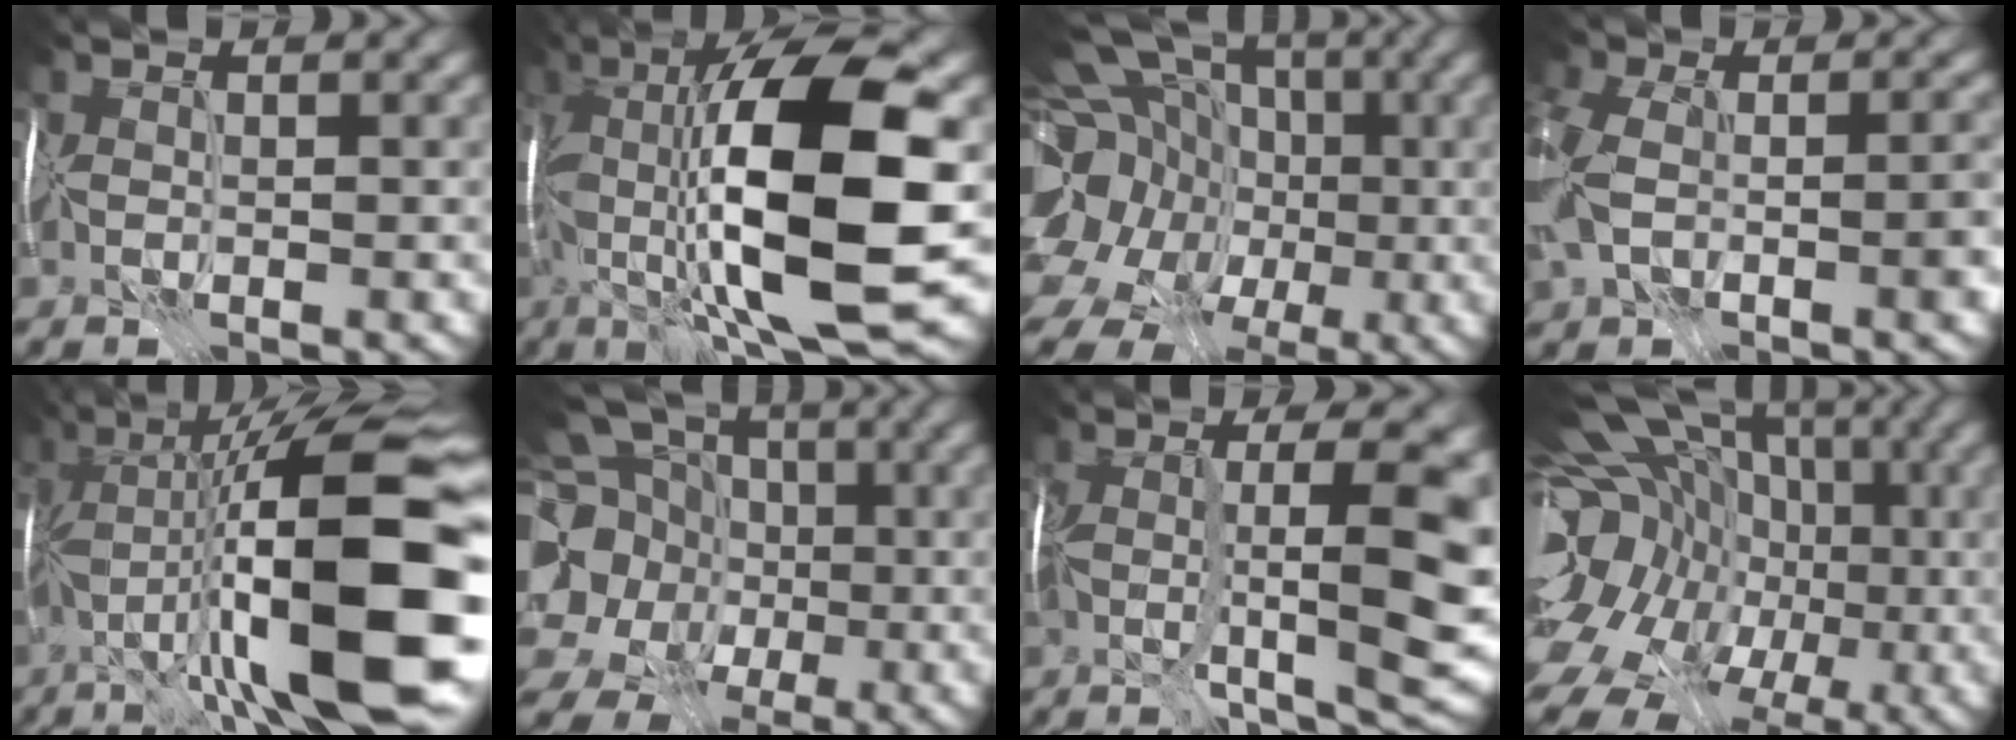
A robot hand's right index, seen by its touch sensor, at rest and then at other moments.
{"total": 14.7, "force": [-0.2, 3.8, 14.2], "torque": [-0.236, 0.009, 0.003]}
{"total": 19.3, "force": [-3.0, 16.4, 9.7], "torque": [-0.189, 0.004, -0.076]}
{"total": 10.2, "force": [-2.3, 6.2, 7.8], "torque": [-0.170, -0.013, -0.035]}
{"total": 17.5, "force": [-2.7, 4.3, 16.8], "torque": [-0.277, 0.032, -0.043]}
{"total": 16.2, "force": [0.2, 14.5, 7.2], "torque": [-0.180, 0.013, -0.023]}
{"total": 11.5, "force": [-0.5, 2.5, 11.2], "torque": [-0.157, 0.001, -0.002]}
{"total": 19.1, "force": [-4.4, 14.1, 12.0], "torque": [-0.194, -0.005, -0.078]}